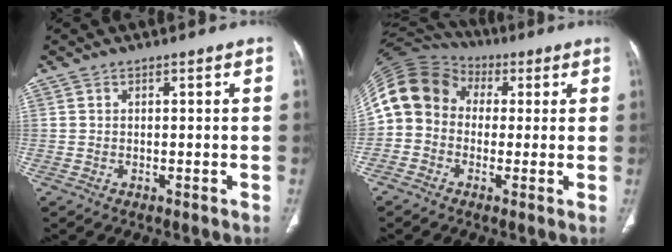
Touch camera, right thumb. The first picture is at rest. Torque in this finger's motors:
{"motor_torque": [0.15, 0.42, 1.16, -0.60, 0.10]}